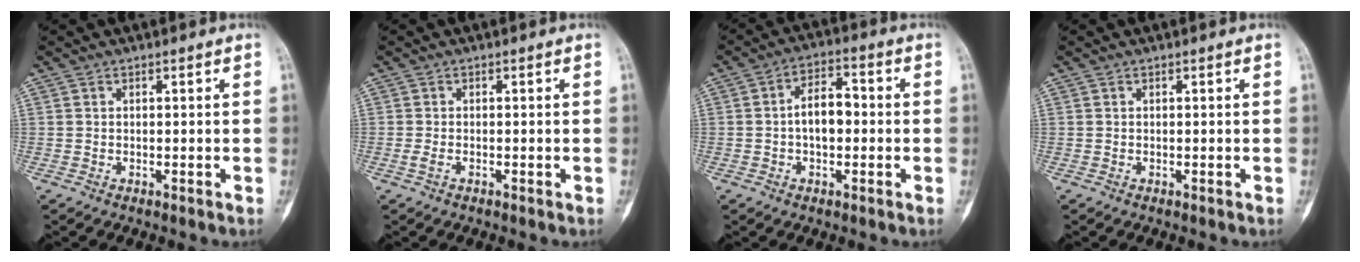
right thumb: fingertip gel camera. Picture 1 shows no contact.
{"total": 1.0, "force": [-0.3, 0.5, 0.7], "torque": [-0.019, 0.000, -0.009]}
{"total": 7.2, "force": [-0.3, 4.2, 5.8], "torque": [-0.084, 0.024, -0.013]}
{"total": 0.0}